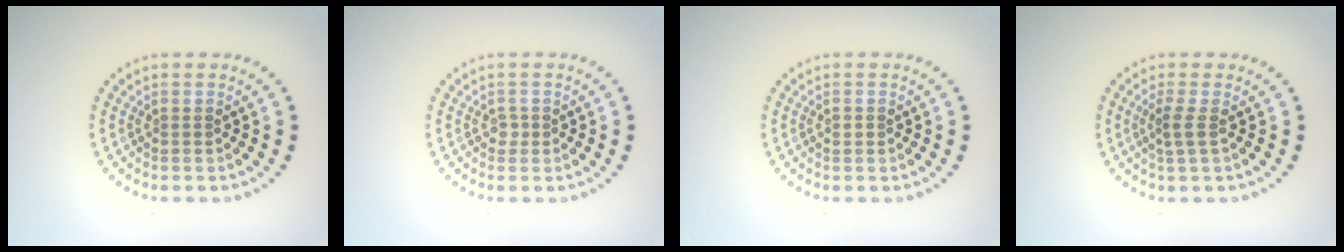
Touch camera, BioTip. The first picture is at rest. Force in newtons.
{"total": 0.8, "press": 0.6, "slide": 0.4}
{"total": 0.9, "press": 0.9, "slide": 0.0}
{"total": 1.6, "press": 1.3, "slide": 0.9}